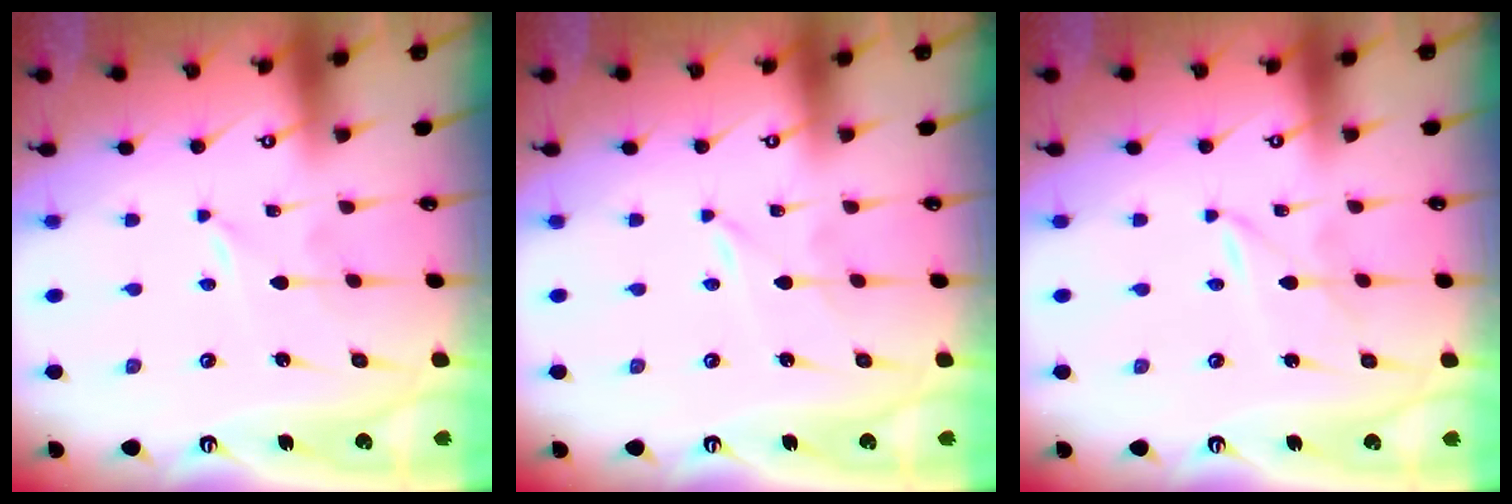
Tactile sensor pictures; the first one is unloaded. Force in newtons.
{"total": 0.0}
{"total": 1.2, "press": 1.2, "slide": 0.1}